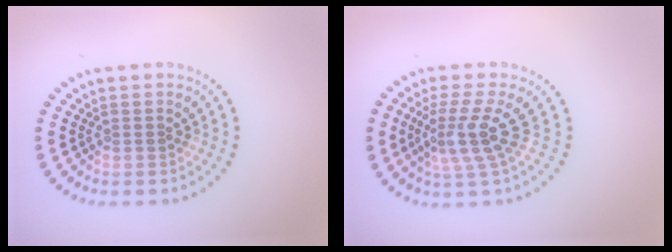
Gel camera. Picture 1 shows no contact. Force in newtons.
{"total": 3.9, "press": 2.9, "slide": 2.7}